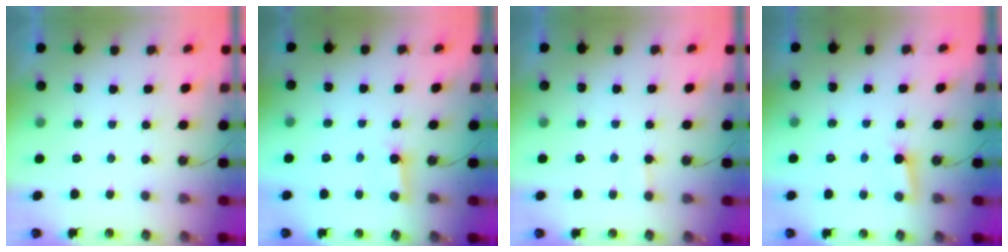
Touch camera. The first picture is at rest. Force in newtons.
{"total": 2.8, "press": 2.8, "slide": 0.3}
{"total": 3.6, "press": 3.6, "slide": 0.3}
{"total": 3.1, "press": 3.1, "slide": 0.3}